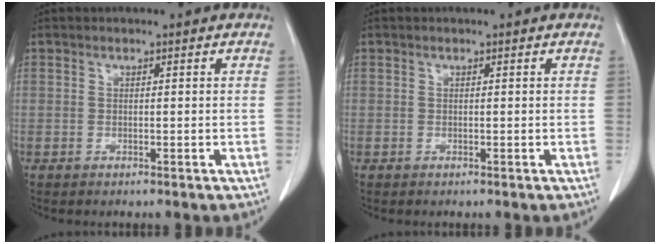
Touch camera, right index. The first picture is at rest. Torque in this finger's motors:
{"motor_torque": [-0.03, 0.03, 0.02, 0.00]}